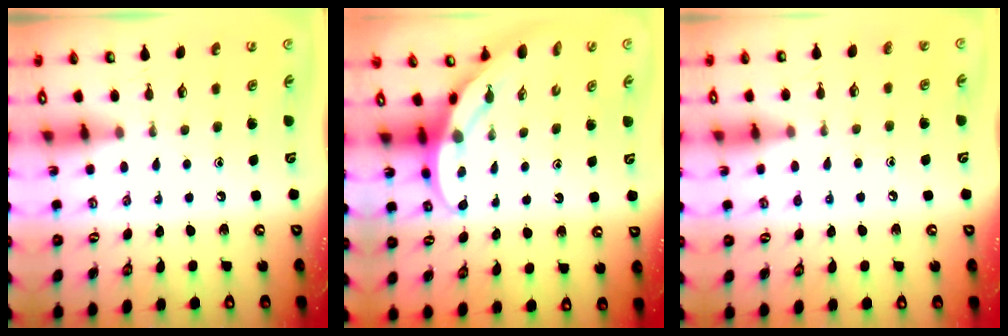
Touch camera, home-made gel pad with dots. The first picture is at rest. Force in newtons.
{"total": 4.0, "press": 4.0, "slide": 0.4}
{"total": 7.0, "press": 7.0, "slide": 0.9}